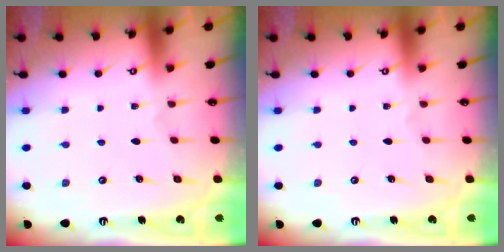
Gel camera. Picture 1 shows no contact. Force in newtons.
{"total": 0.0}